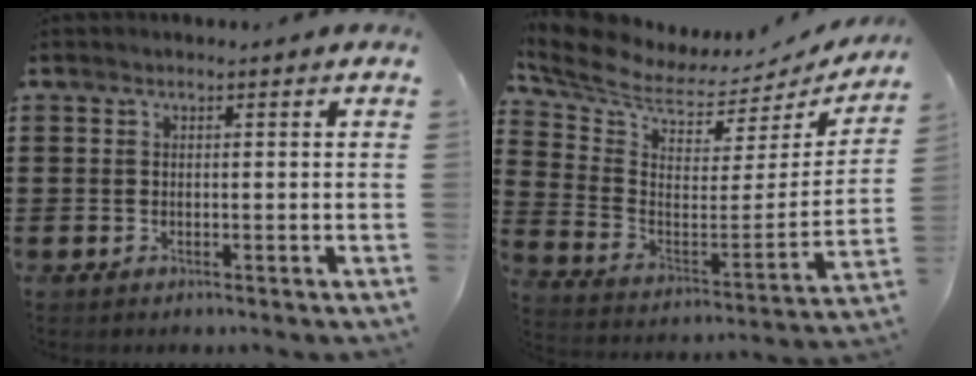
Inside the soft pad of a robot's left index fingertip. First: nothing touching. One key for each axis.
{"total": 5.5, "fx": 5.0, "fy": 1.6, "fz": 1.6, "tx": -0.064, "ty": -0.054, "tz": 0.083}